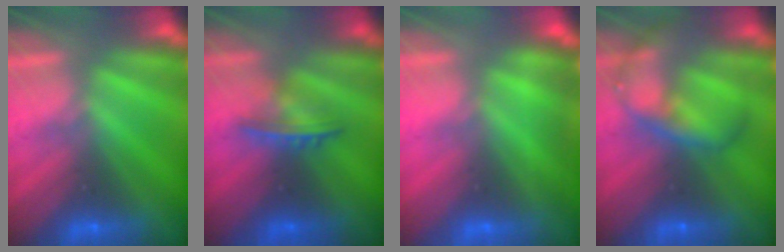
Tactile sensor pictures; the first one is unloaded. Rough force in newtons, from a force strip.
{"total": 4.2}
{"total": 3.7}
{"total": 9.4}